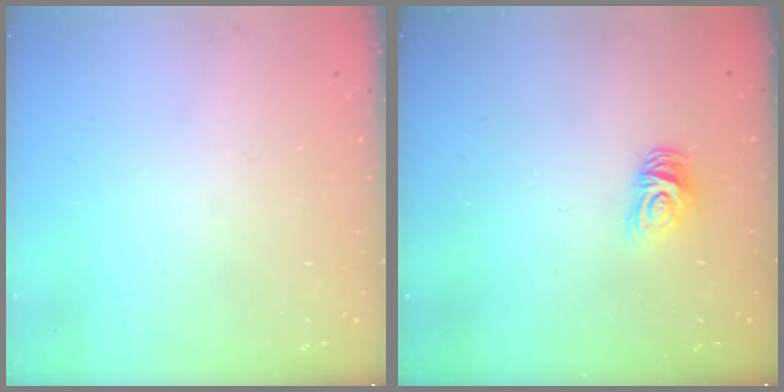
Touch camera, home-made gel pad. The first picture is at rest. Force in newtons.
{"total": 5.6, "press": 5.6, "slide": 0.6}